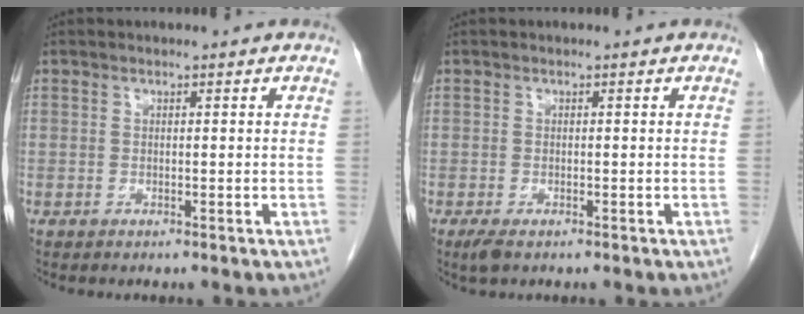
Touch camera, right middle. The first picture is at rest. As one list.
[{"total": 1.8, "force": [-1.2, 0.7, 1.2], "torque": [-0.027, -0.005, -0.017]}]